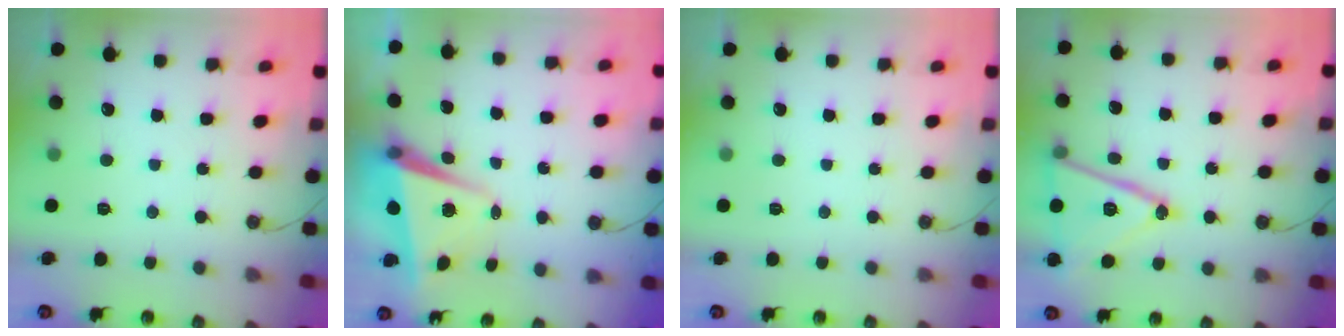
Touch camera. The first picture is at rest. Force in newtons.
{"total": 7.2, "press": 7.2, "slide": 0.4}
{"total": 0.0}
{"total": 17.6, "press": 17.3, "slide": 3.4}